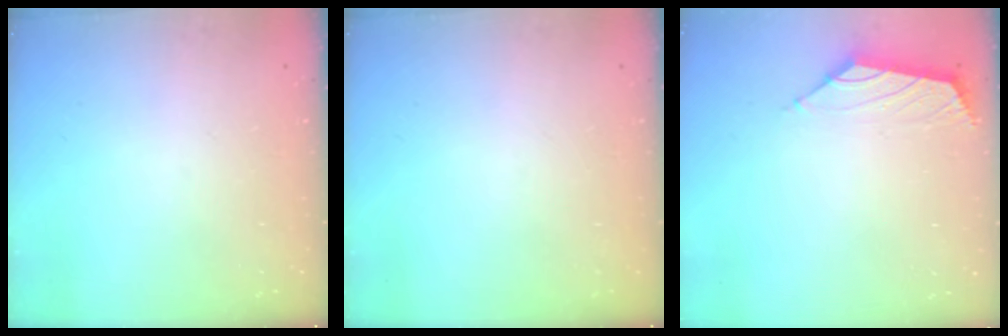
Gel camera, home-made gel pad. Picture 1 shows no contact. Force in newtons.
{"total": 0.0}
{"total": 1.5, "press": 1.4, "slide": 0.7}